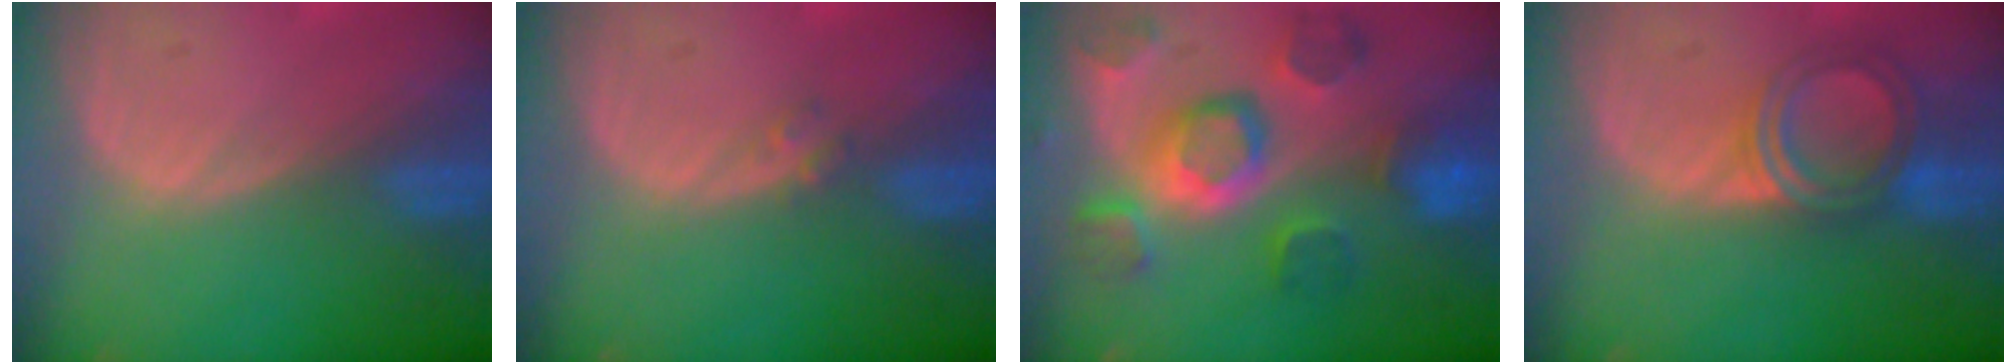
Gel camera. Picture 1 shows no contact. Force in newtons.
{"total": 1.4, "press": 1.2, "slide": 0.7}
{"total": 11.3, "press": 10.0, "slide": 5.3}
{"total": 5.7, "press": 5.6, "slide": 1.1}